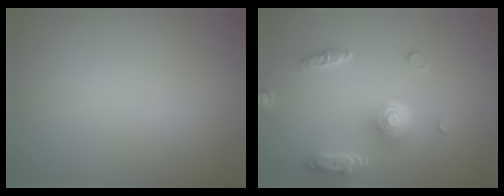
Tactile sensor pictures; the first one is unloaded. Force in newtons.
{"total": 5.2, "press": 4.0, "slide": 3.3}